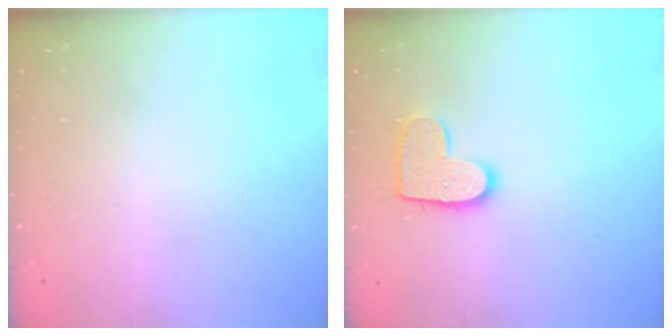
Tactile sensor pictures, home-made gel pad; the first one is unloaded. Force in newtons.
{"total": 10.8, "press": 10.8, "slide": 0.5}